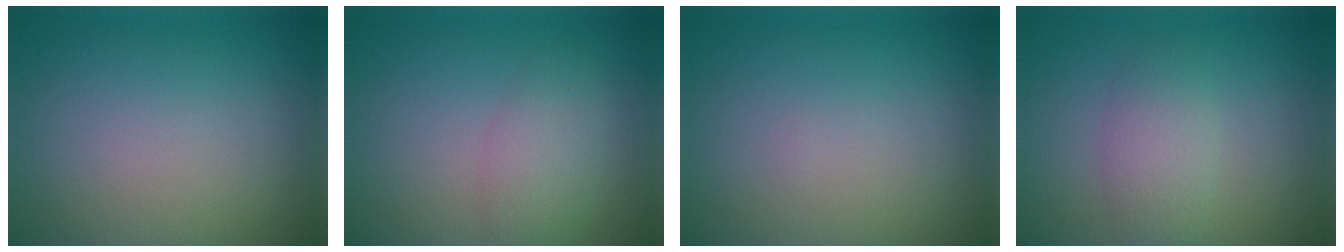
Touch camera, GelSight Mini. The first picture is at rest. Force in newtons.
{"total": 2.9, "press": 2.9, "slide": 0.1}
{"total": 0.0}
{"total": 2.9, "press": 2.9, "slide": 0.1}